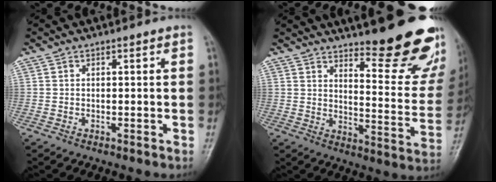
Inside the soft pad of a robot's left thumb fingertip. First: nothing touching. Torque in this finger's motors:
{"motor_torque": [0.80, 0.76, 1.50, -1.27, 0.19]}